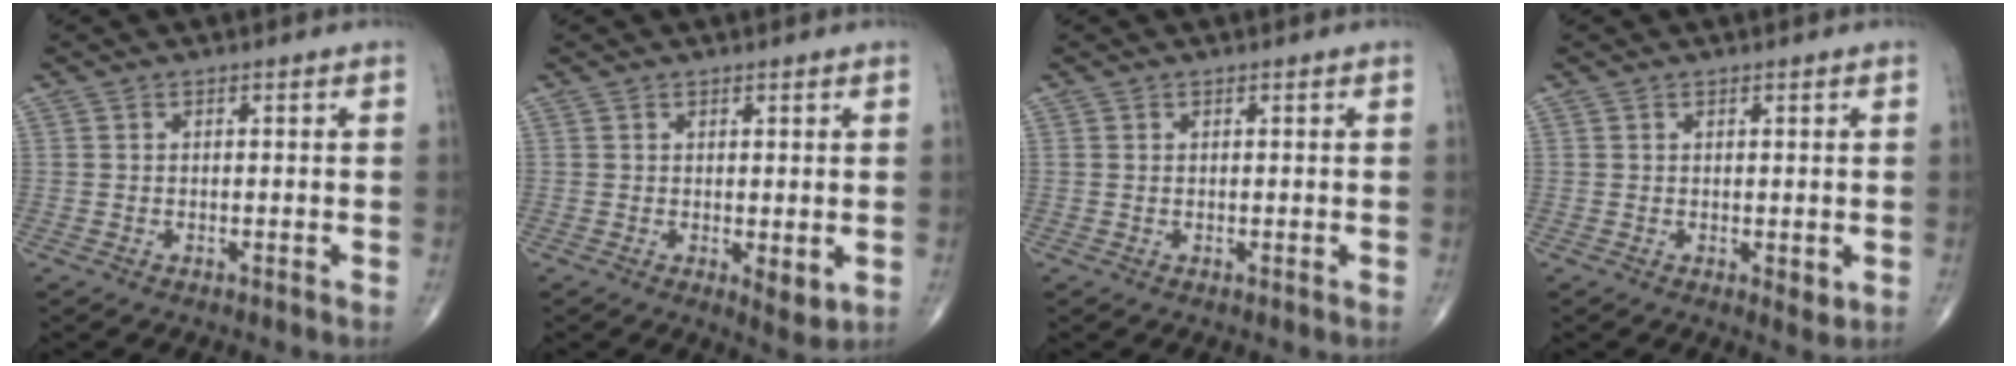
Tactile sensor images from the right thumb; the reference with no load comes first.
{"total": 3.4, "force": [-0.1, 1.4, 3.1], "torque": [-0.041, -0.013, 0.002]}
{"total": 0.0}
{"total": 1.9, "force": [0.1, 0.9, 1.6], "torque": [-0.021, -0.008, 0.004]}